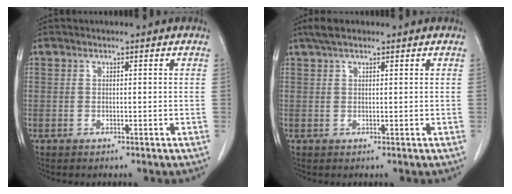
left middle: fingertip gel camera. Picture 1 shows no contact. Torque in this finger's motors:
{"motor_torque": [0.50, -0.43, -0.02, 0.00]}